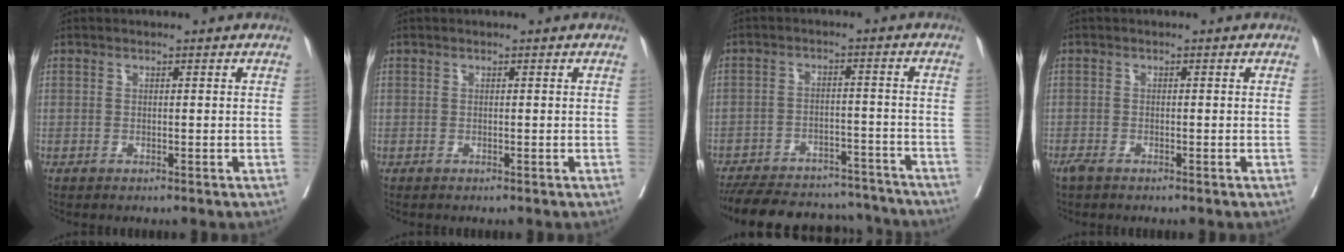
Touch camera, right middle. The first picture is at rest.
{"total": 0.0}
{"total": 21.7, "force": [-19.6, 6.2, 7.1], "torque": [-0.158, -0.007, -0.267]}
{"total": 1.4, "force": [-1.1, 0.5, 0.7], "torque": [-0.017, -0.003, -0.019]}